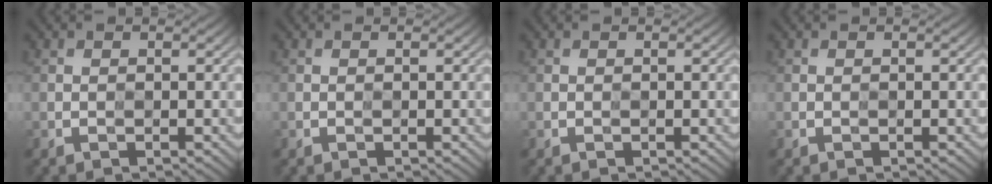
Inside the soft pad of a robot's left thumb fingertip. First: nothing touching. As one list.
[{"total": 0.0}, {"total": 0.0}, {"total": 0.0}]